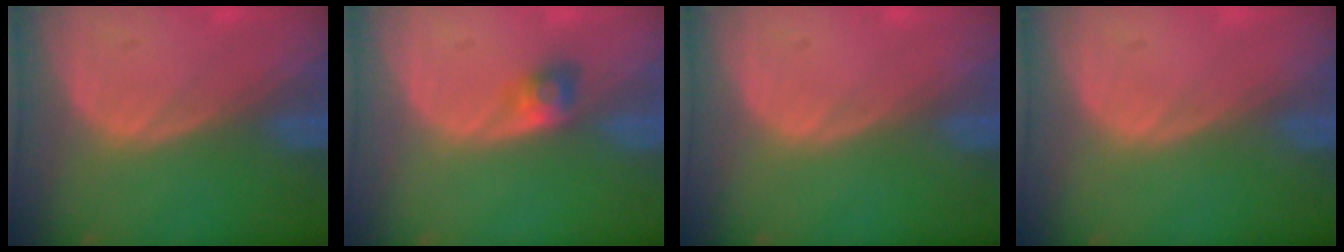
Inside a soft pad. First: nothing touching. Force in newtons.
{"total": 2.5, "press": 2.4, "slide": 0.8}
{"total": 0.0}
{"total": 0.0}